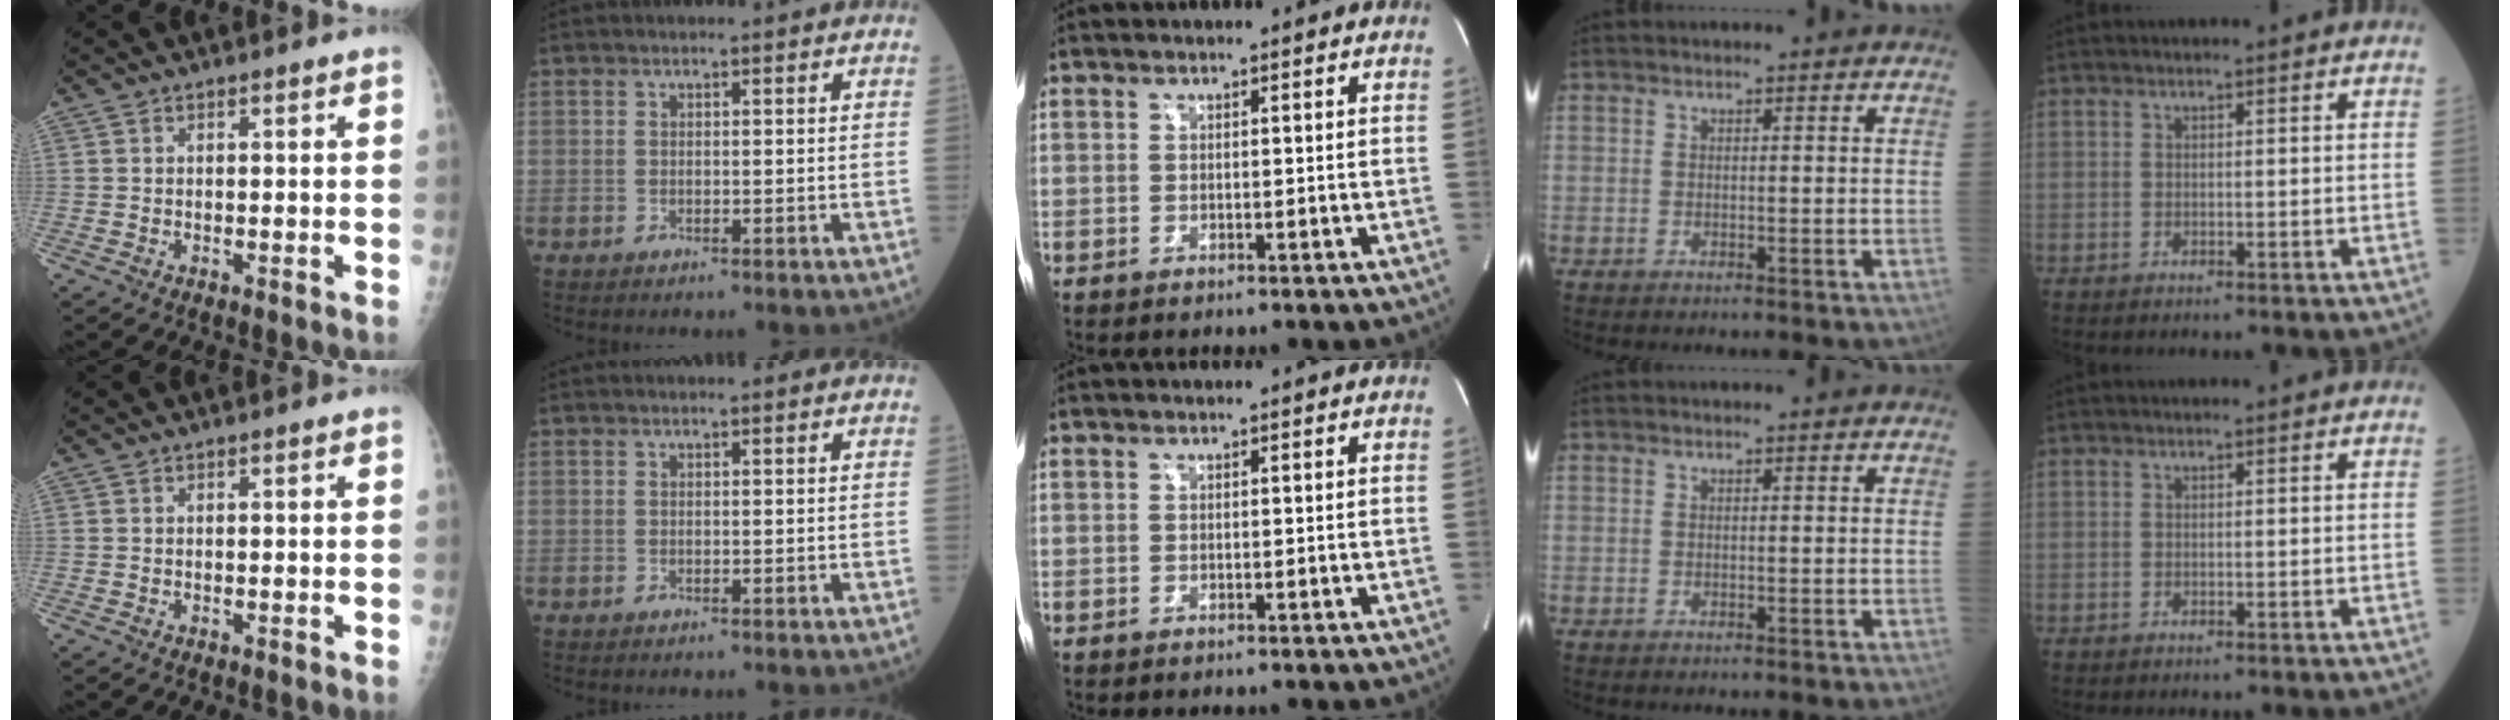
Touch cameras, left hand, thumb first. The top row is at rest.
{}